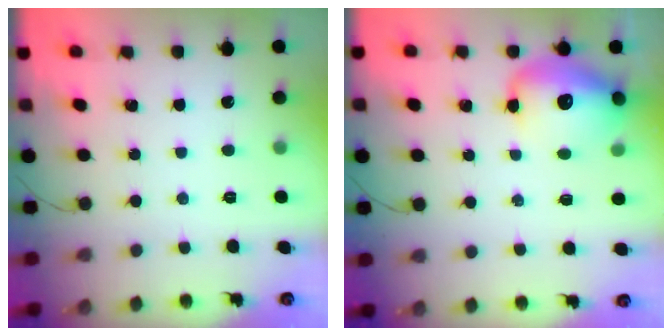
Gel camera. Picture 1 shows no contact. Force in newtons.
{"total": 13.8, "press": 13.3, "slide": 3.8}